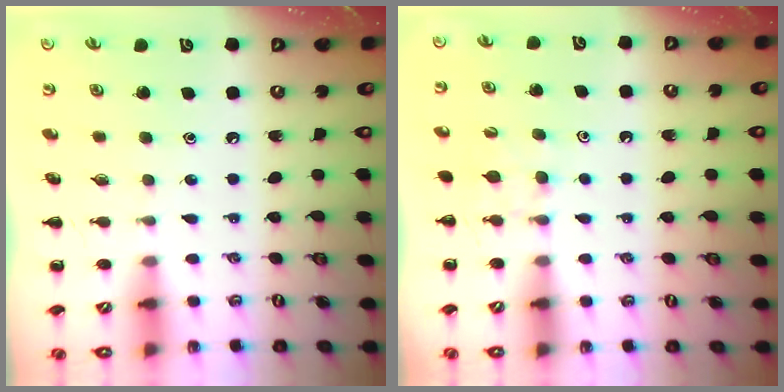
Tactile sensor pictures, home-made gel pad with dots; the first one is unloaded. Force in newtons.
{"total": 5.0, "press": 4.8, "slide": 1.4}